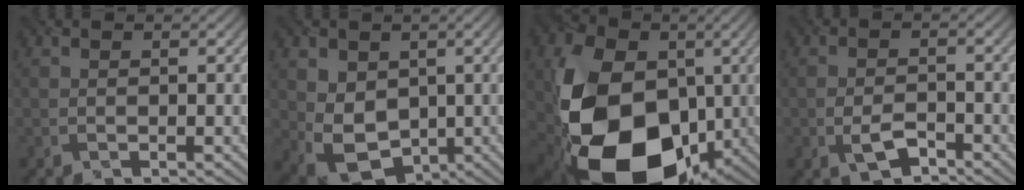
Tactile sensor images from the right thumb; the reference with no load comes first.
{"total": 7.8, "force": [0.2, 6.2, 4.7], "torque": [-0.117, -0.021, 0.005]}
{"total": 20.0, "force": [-3.5, 14.5, 13.3], "torque": [-0.286, -0.039, -0.054]}
{"total": 3.8, "force": [-2.0, 1.9, 2.6], "torque": [-0.051, -0.001, -0.039]}